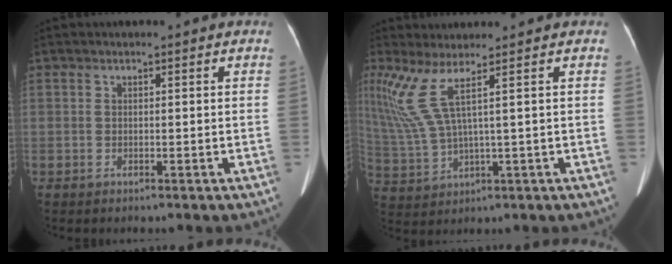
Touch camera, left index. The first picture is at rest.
{"total": 7.6, "force": [3.9, -0.6, 6.5], "torque": [-0.170, -0.003, 0.091]}